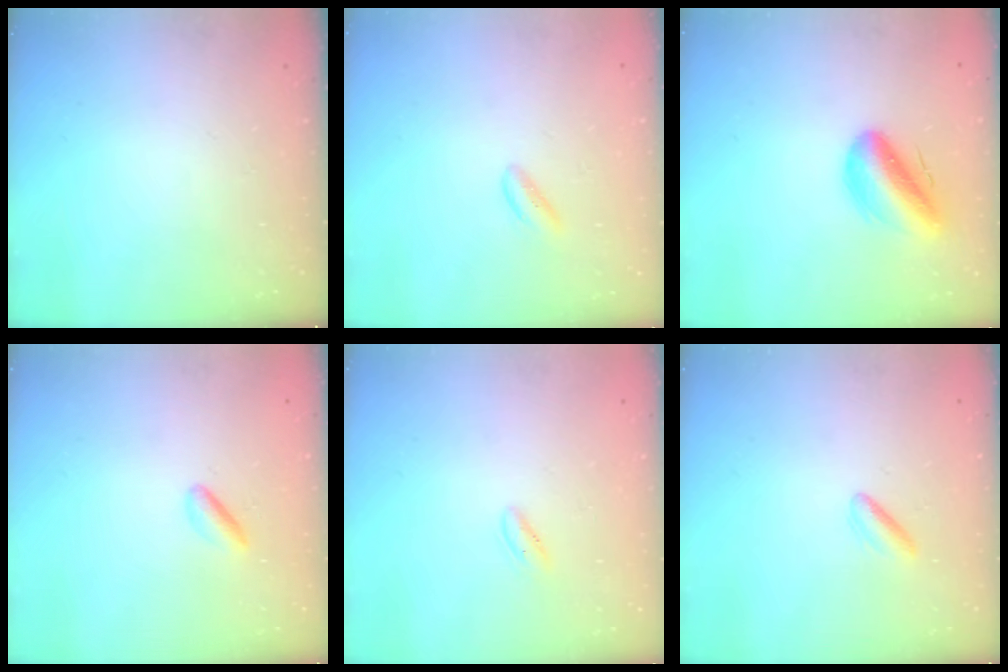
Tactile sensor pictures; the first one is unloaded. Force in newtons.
{"total": 1.9, "press": 1.8, "slide": 0.4}
{"total": 11.5, "press": 11.0, "slide": 3.2}
{"total": 3.0, "press": 2.7, "slide": 1.2}
{"total": 1.8, "press": 1.5, "slide": 0.9}
{"total": 3.9, "press": 3.7, "slide": 1.2}